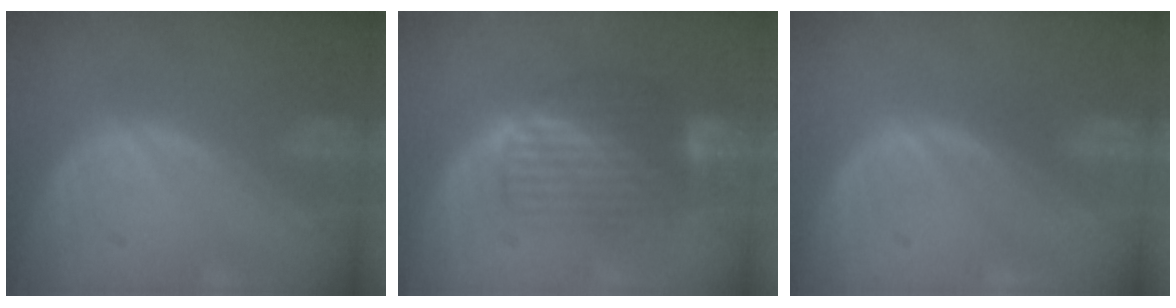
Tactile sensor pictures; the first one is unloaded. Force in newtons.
{"total": 7.9, "press": 7.1, "slide": 3.5}
{"total": 0.0}